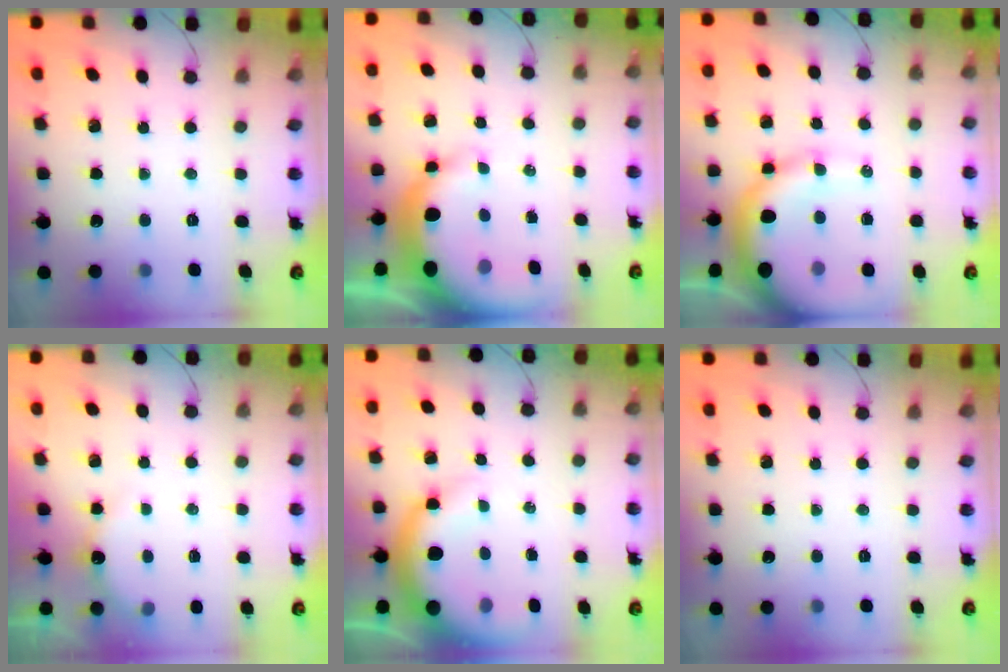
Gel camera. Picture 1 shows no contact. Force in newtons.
{"total": 11.6, "press": 11.3, "slide": 2.7}
{"total": 14.5, "press": 14.3, "slide": 2.0}
{"total": 5.5, "press": 5.4, "slide": 1.0}
{"total": 10.8, "press": 10.4, "slide": 2.7}
{"total": 0.0}